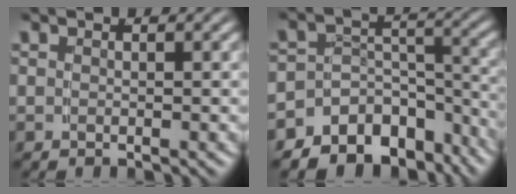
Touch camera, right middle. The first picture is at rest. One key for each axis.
{"total": 13.1, "fx": -9.1, "fy": 8.2, "fz": 4.7, "tx": -0.076, "ty": -0.027, "tz": -0.144}